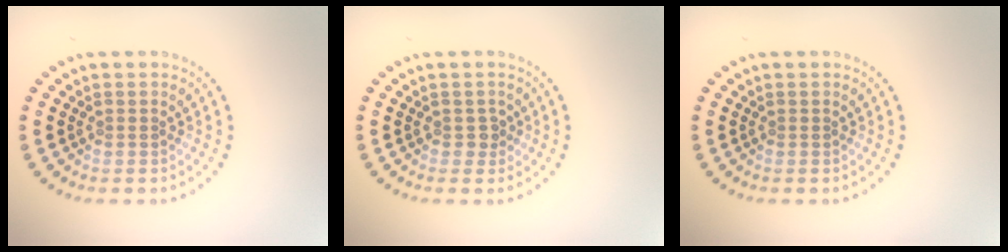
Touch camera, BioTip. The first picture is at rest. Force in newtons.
{"total": 1.0, "press": 0.9, "slide": 0.4}
{"total": 0.0}